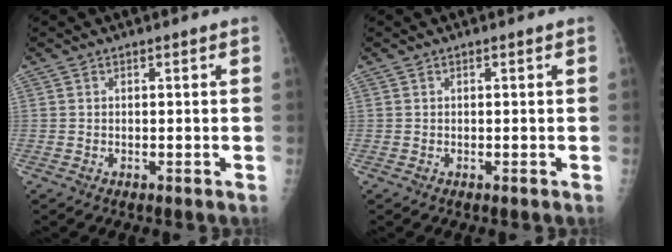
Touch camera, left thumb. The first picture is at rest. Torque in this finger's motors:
{"motor_torque": [-0.02, 0.02, -0.05, 0.04, 0.00]}